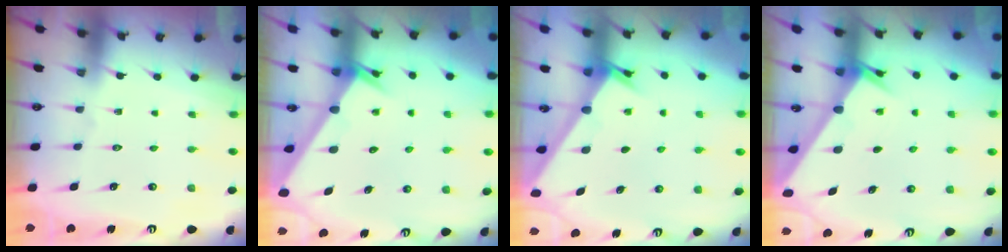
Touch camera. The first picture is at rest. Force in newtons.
{"total": 2.5, "press": 2.5, "slide": 0.1}
{"total": 2.3, "press": 2.3, "slide": 0.3}
{"total": 1.9, "press": 1.9, "slide": 0.0}